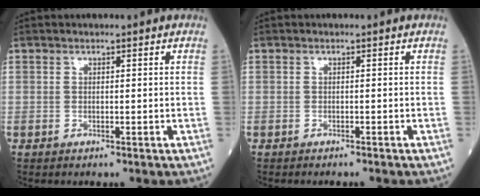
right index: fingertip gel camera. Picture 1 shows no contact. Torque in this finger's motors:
{"motor_torque": [-0.08, -0.18, 0.08, 0.01]}